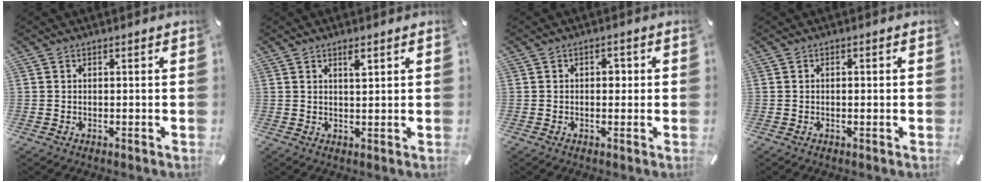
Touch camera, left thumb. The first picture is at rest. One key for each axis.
{"total": 2.4, "fx": 1.4, "fy": 0.6, "fz": 1.8, "tx": -0.022, "ty": -0.005, "tz": 0.020}
{"total": 2.4, "fx": -0.2, "fy": 1.6, "fz": 1.8, "tx": -0.020, "ty": 0.001, "tz": -0.011}
{"total": 0.9, "fx": -0.2, "fy": 0.3, "fz": 0.8, "tx": -0.015, "ty": -0.001, "tz": -0.004}